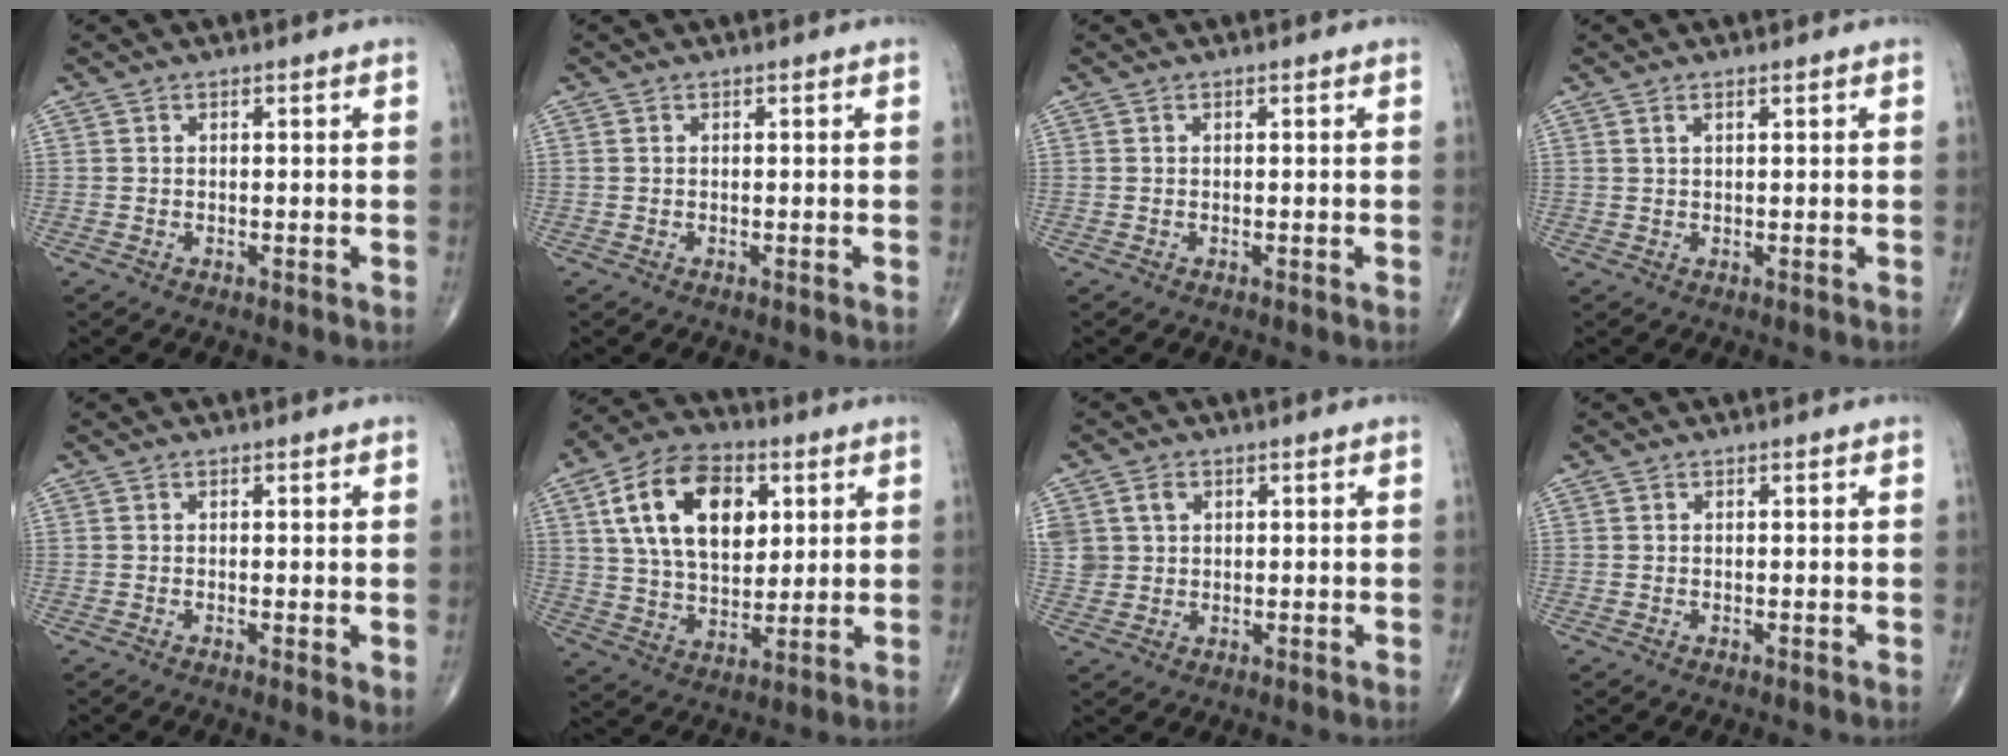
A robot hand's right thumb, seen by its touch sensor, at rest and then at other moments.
{"total": 0.0}
{"total": 0.0}
{"total": 0.9, "force": [0.6, 0.1, 0.6], "torque": [-0.015, 0.001, 0.012]}
{"total": 2.1, "force": [0.0, 0.4, 2.1], "torque": [-0.034, -0.012, -0.004]}
{"total": 18.4, "force": [5.8, 11.3, 13.2], "torque": [-0.201, -0.009, 0.103]}
{"total": 5.1, "force": [1.8, 4.2, 2.2], "torque": [-0.032, -0.001, 0.042]}
{"total": 0.0}